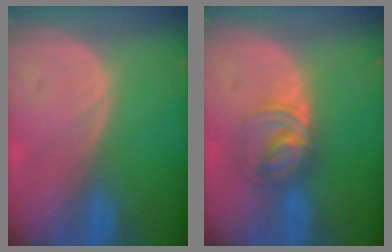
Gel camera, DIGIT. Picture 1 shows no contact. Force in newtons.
{"total": 5.5, "press": 5.5, "slide": 0.6}